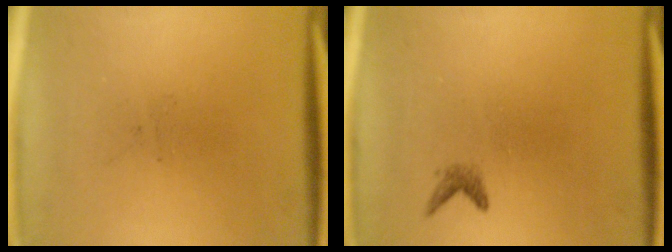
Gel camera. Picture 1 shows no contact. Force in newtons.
{"total": 0.9}